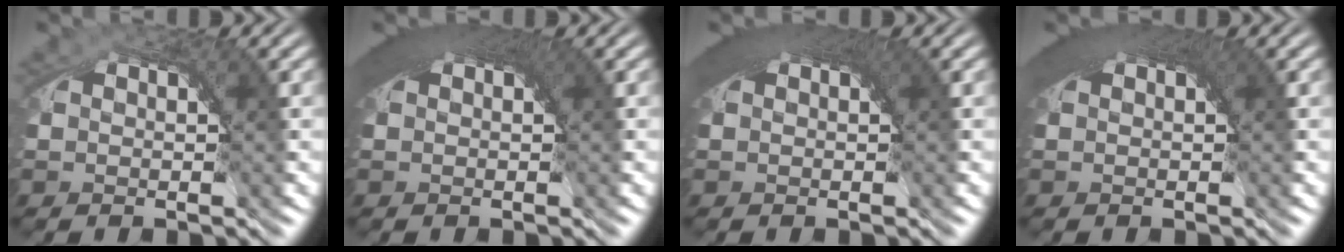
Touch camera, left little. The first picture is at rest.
{"total": 4.9, "force": [1.6, 1.7, 4.3], "torque": [-0.052, 0.013, 0.019]}
{"total": 4.8, "force": [1.6, 1.7, 4.3], "torque": [-0.051, 0.013, 0.018]}
{"total": 4.7, "force": [1.6, 1.6, 4.1], "torque": [-0.048, 0.013, 0.018]}